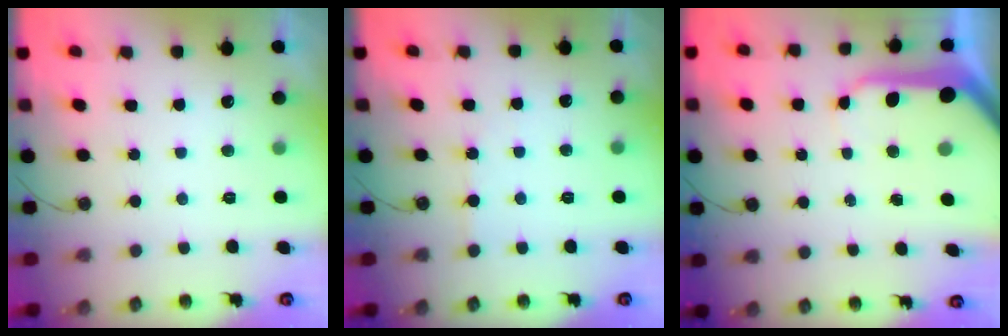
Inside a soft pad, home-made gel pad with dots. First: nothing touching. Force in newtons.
{"total": 2.5, "press": 2.4, "slide": 0.5}
{"total": 12.0, "press": 11.9, "slide": 1.1}